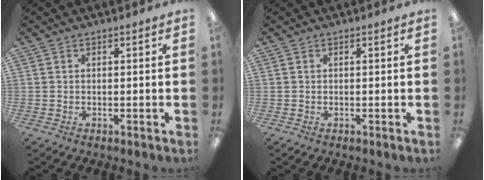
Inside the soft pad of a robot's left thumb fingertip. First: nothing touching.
{"total": 0.0}